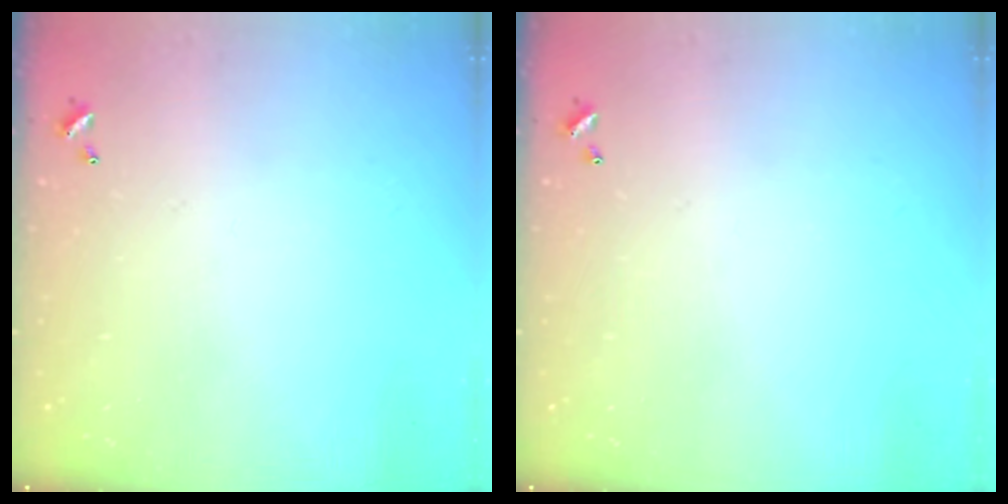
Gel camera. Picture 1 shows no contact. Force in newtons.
{"total": 0.0}